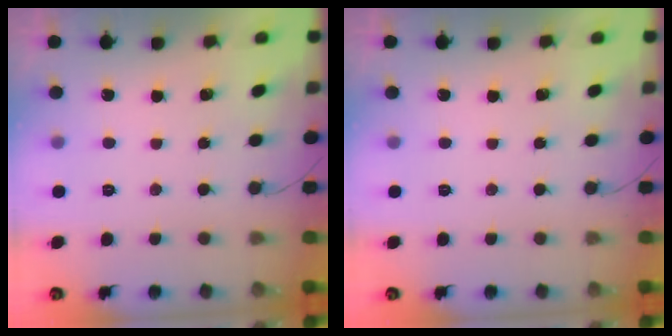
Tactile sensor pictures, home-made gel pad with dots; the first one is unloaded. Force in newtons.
{"total": 0.0}